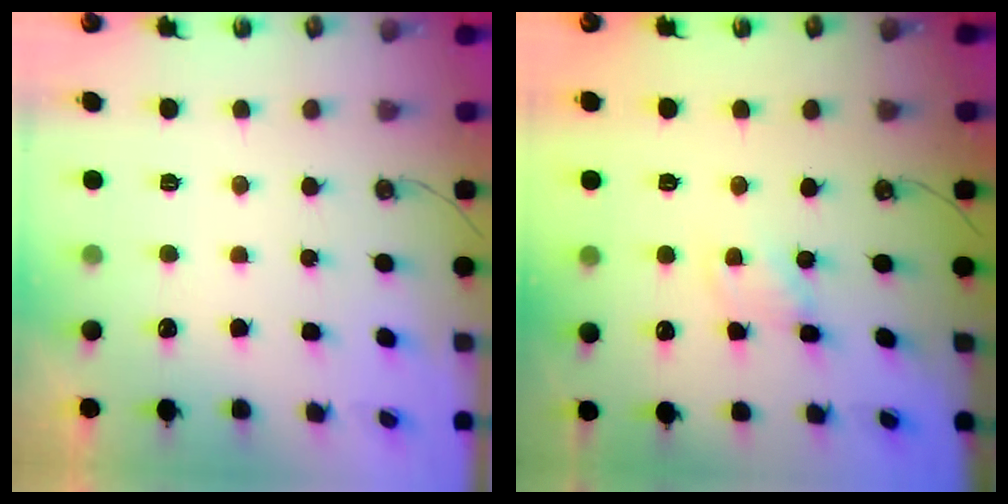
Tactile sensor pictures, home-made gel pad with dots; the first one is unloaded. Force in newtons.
{"total": 1.5, "press": 1.4, "slide": 0.2}